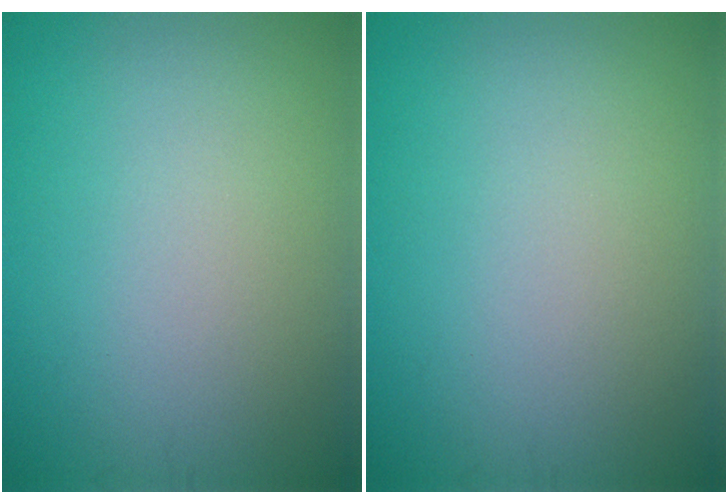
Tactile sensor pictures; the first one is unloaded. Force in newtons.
{"total": 0.0}